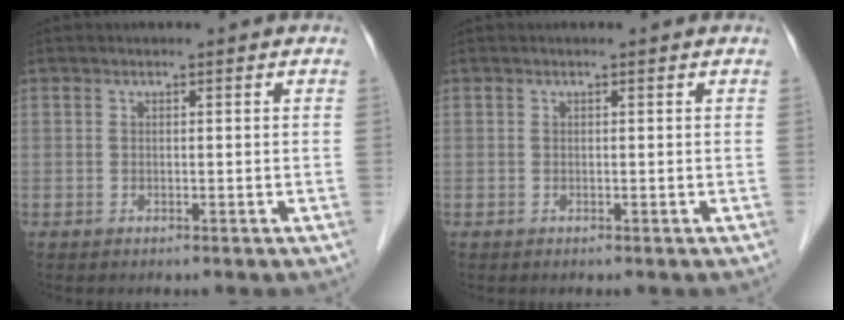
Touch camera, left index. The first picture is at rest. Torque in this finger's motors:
{"motor_torque": [-0.01, 0.01, 0.00, 0.00]}